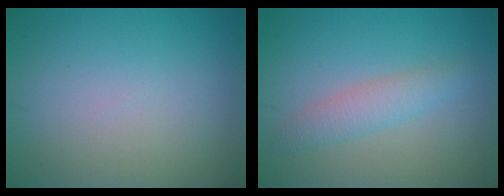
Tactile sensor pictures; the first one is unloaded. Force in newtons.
{"total": 2.4, "press": 2.4, "slide": 0.0}